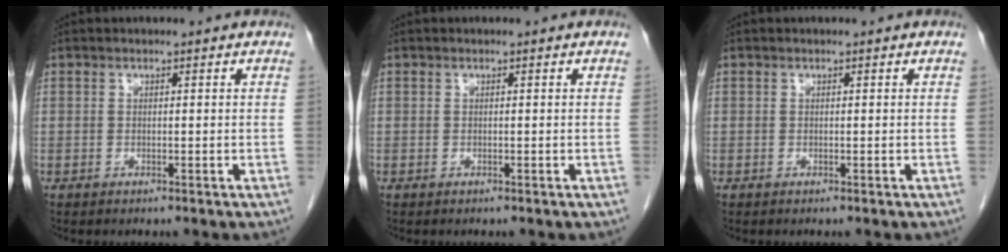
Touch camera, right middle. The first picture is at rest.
{"total": 0.0}
{"total": 0.0}